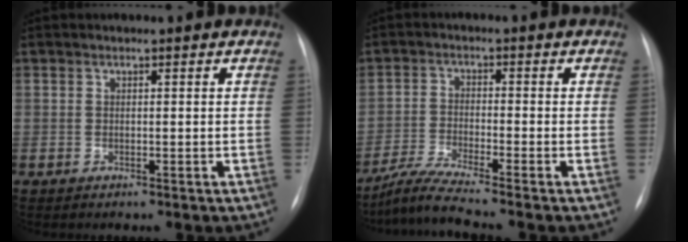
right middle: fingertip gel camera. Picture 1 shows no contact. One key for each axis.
{"total": 6.0, "fx": -5.2, "fy": -1.7, "fz": 2.5, "tx": -0.065, "ty": -0.030, "tz": -0.102}